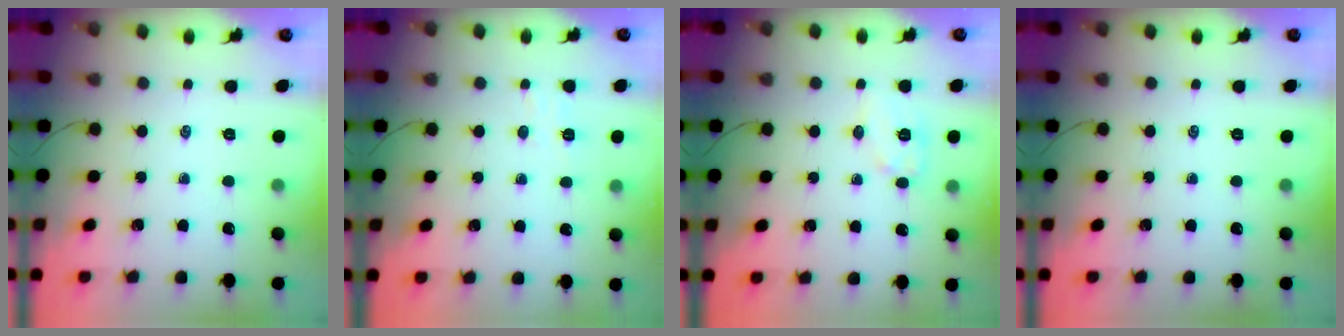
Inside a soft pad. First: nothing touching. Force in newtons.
{"total": 4.6, "press": 4.5, "slide": 1.0}
{"total": 7.7, "press": 7.7, "slide": 0.4}
{"total": 0.0}